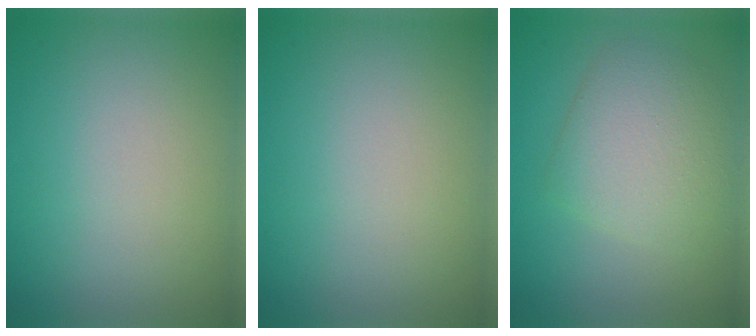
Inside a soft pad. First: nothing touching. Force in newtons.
{"total": 0.0}
{"total": 4.4, "press": 4.4, "slide": 0.3}